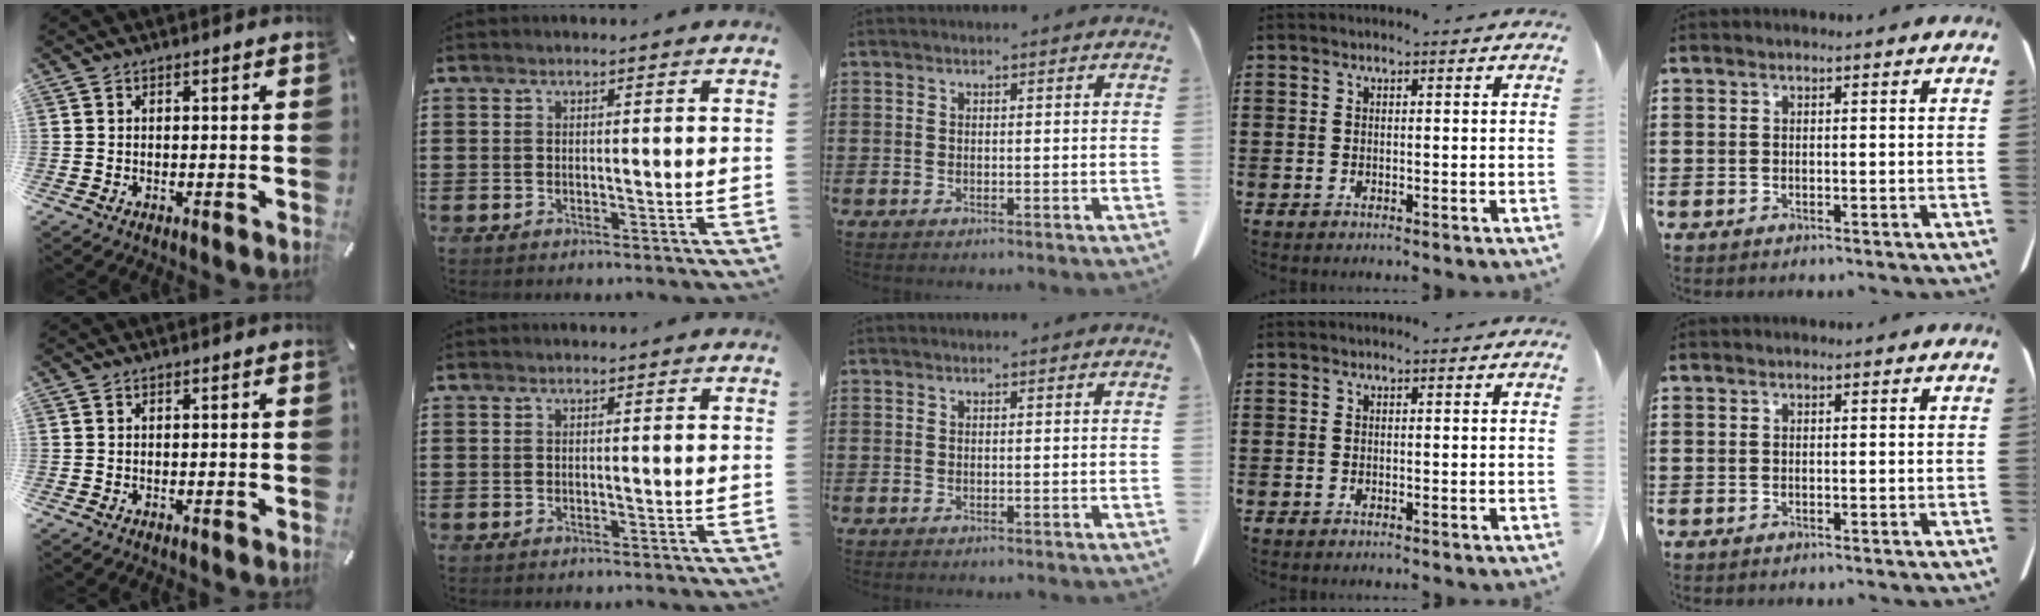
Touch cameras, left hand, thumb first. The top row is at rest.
{}